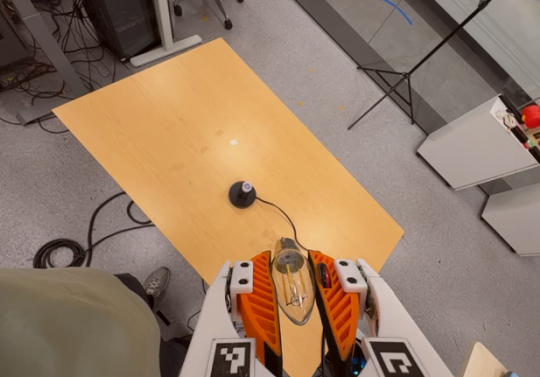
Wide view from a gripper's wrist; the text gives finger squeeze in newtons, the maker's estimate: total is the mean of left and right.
{"total": 18.8, "left": 20.7, "right": 16.9}